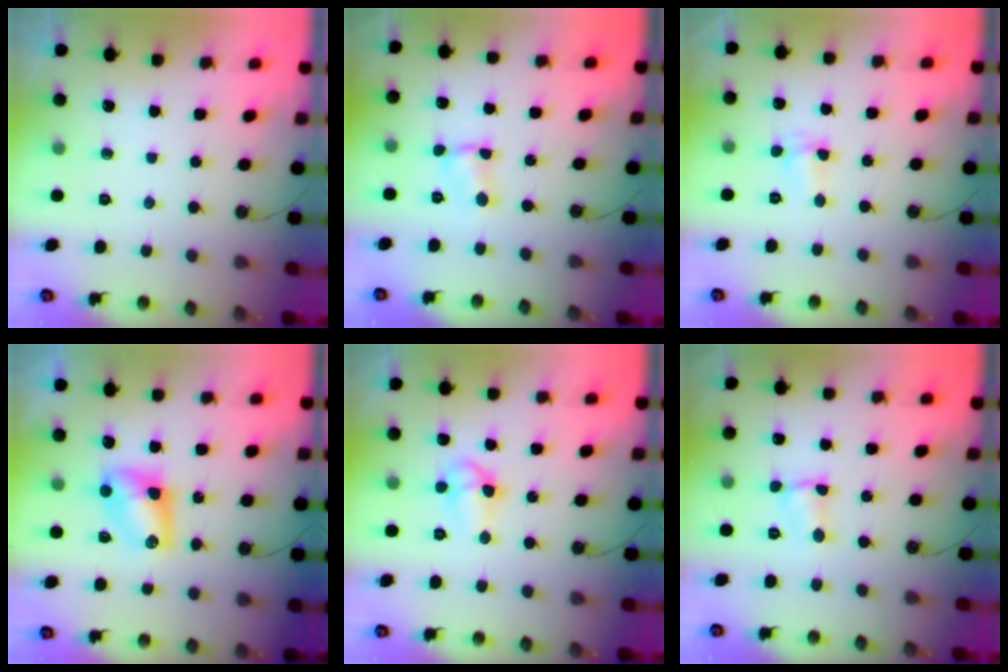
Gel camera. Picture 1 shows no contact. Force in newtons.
{"total": 2.6, "press": 2.6, "slide": 0.3}
{"total": 1.7, "press": 1.5, "slide": 0.7}
{"total": 7.6, "press": 7.6, "slide": 0.8}
{"total": 7.5, "press": 7.5, "slide": 0.9}
{"total": 2.3, "press": 2.3, "slide": 0.3}